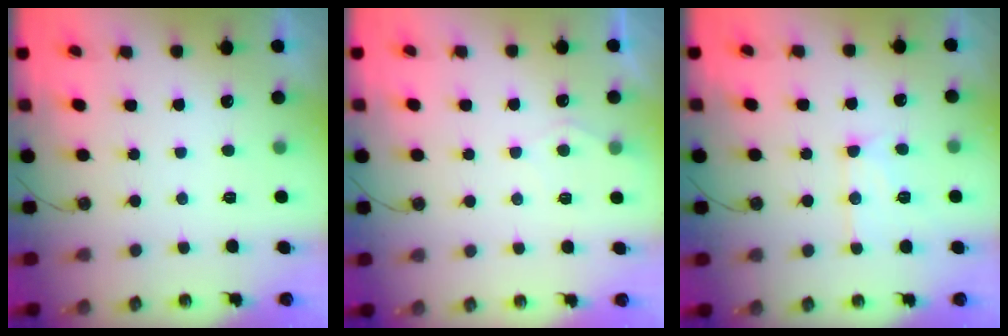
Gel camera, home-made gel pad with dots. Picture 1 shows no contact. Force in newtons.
{"total": 5.5, "press": 5.5, "slide": 0.6}
{"total": 11.1, "press": 11.1, "slide": 0.8}